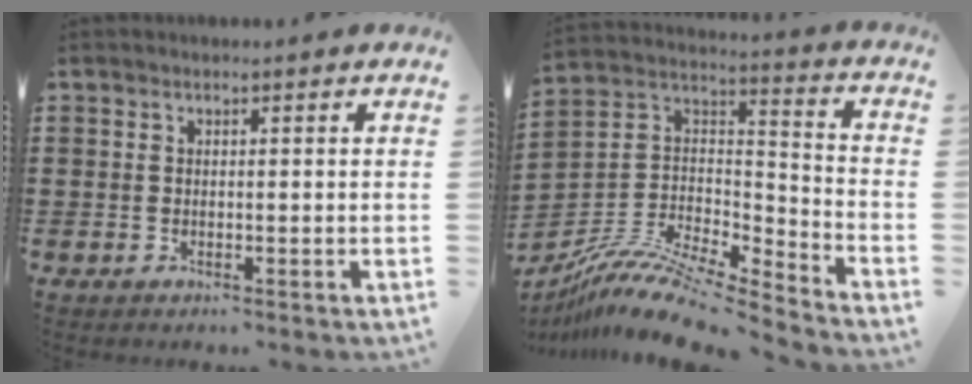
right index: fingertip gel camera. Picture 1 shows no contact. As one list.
[{"total": 11.2, "force": [-9.7, 1.8, 5.4], "torque": [-0.109, 0.011, -0.193]}]